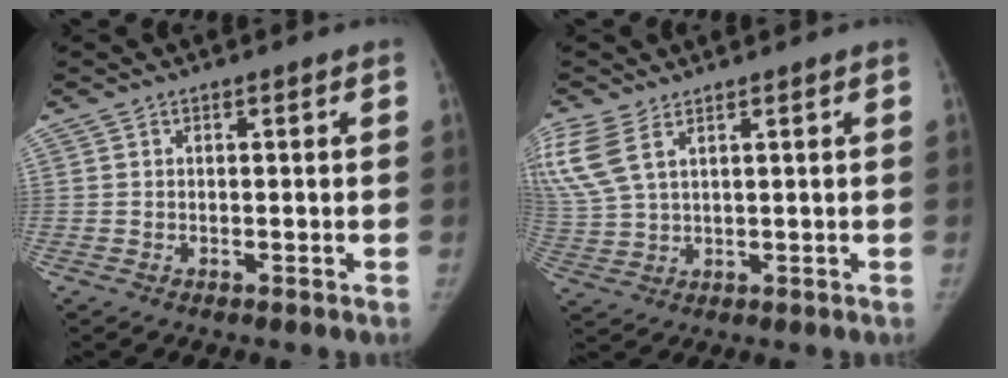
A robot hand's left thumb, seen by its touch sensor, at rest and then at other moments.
{"total": 10.7, "force": [5.2, 5.4, 7.6], "torque": [-0.205, 0.000, 0.114]}